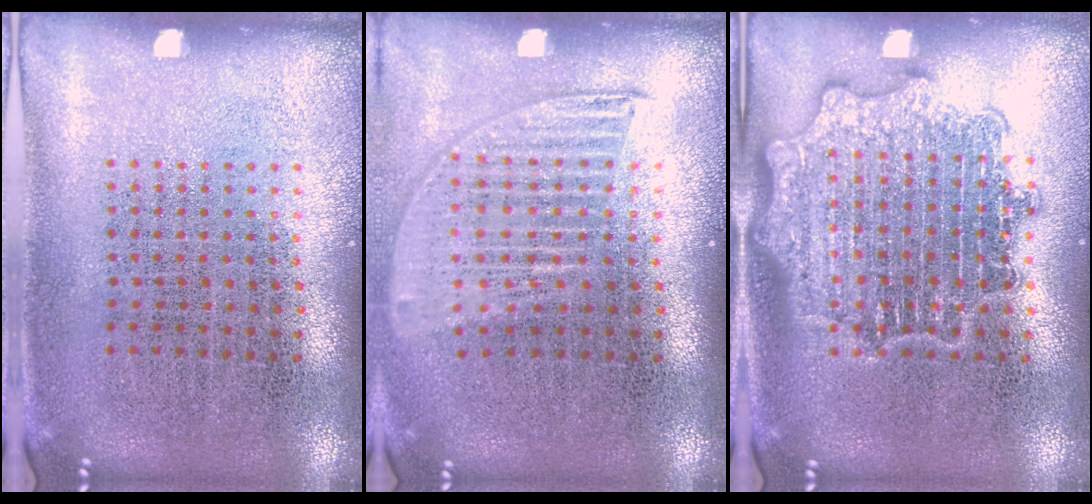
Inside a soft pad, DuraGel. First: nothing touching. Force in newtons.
{"total": 1.2, "press": 1.0, "slide": 0.6}
{"total": 2.7, "press": 2.7, "slide": 0.4}